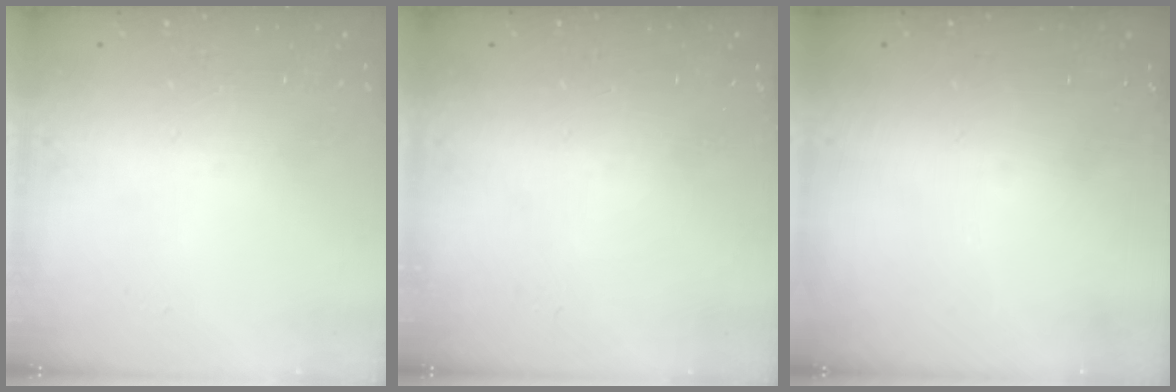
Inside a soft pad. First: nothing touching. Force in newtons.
{"total": 0.0}
{"total": 0.0}